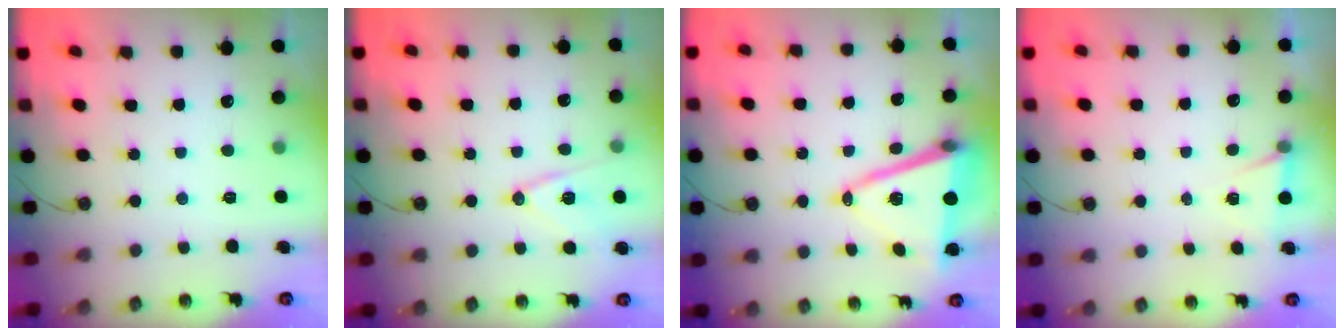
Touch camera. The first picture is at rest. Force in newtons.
{"total": 12.7, "press": 12.2, "slide": 3.5}
{"total": 14.8, "press": 14.3, "slide": 3.7}
{"total": 4.5, "press": 1.3, "slide": 4.4}